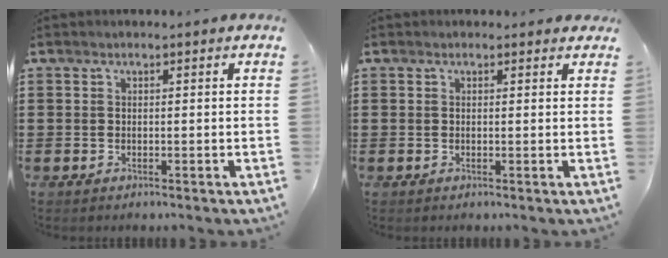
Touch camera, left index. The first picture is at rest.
{"total": 0.6, "force": [0.4, 0.4, 0.2], "torque": [-0.006, 0.005, 0.007]}